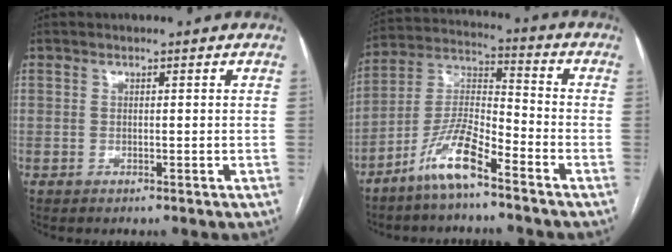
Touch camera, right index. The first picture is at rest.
{"total": 9.8, "force": [-6.7, 1.7, 6.9], "torque": [-0.146, 0.001, -0.134]}